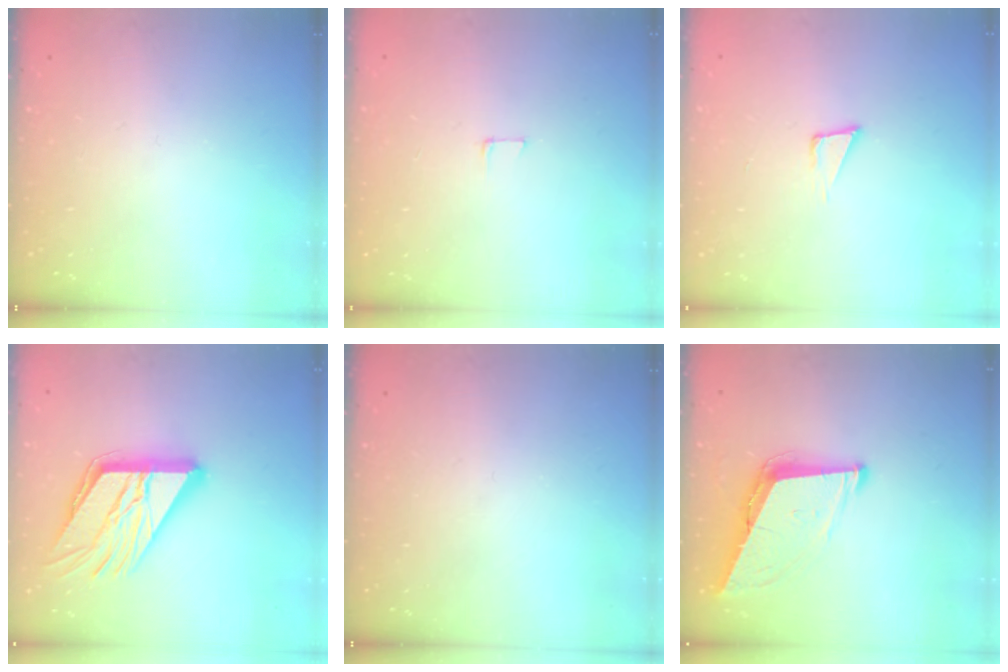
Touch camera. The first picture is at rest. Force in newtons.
{"total": 5.0, "press": 4.9, "slide": 0.4}
{"total": 3.9, "press": 2.6, "slide": 2.9}
{"total": 18.6, "press": 18.5, "slide": 2.2}
{"total": 0.0}
{"total": 9.2, "press": 8.7, "slide": 2.9}